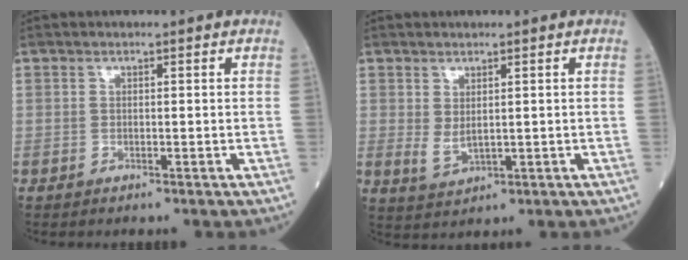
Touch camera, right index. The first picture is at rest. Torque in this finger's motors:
{"motor_torque": [0.00, -0.02, -0.12, -0.03]}